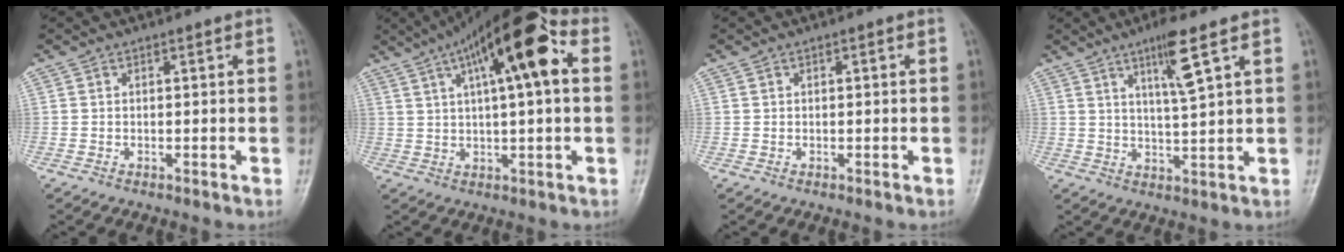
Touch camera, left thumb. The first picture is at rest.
{"total": 17.2, "force": [5.7, 5.2, 15.4], "torque": [-0.235, 0.026, 0.081]}
{"total": 0.0}
{"total": 6.8, "force": [3.6, 0.0, 5.7], "torque": [-0.110, -0.024, 0.070]}